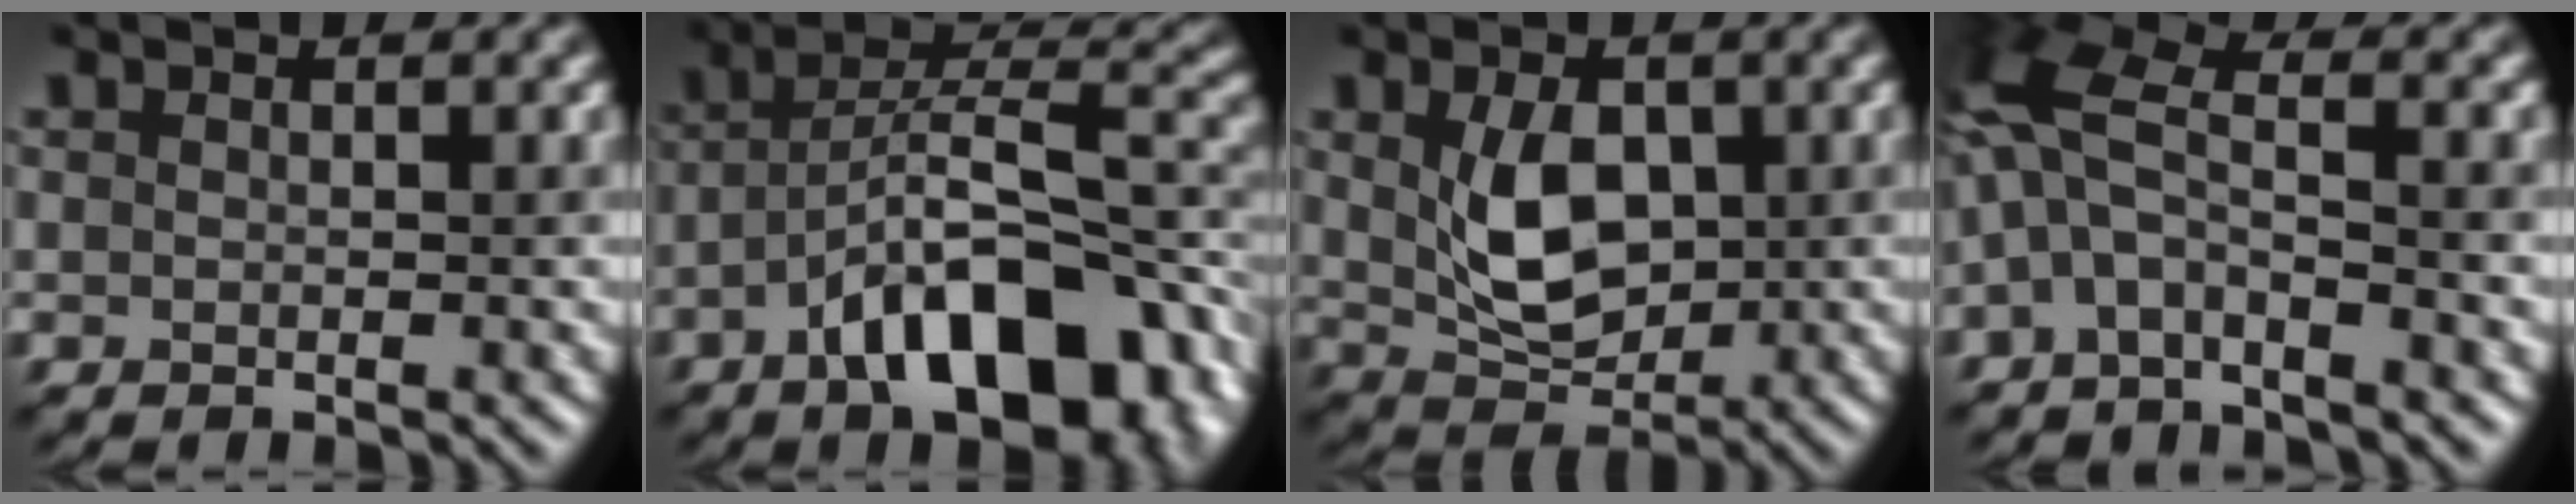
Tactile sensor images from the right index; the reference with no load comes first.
{"total": 11.9, "force": [-5.2, 5.6, 9.1], "torque": [-0.136, 0.005, -0.083]}
{"total": 4.8, "force": [0.5, 3.2, 3.5], "torque": [-0.082, -0.006, 0.024]}
{"total": 5.7, "force": [-1.3, 2.1, 5.1], "torque": [-0.117, 0.019, -0.042]}